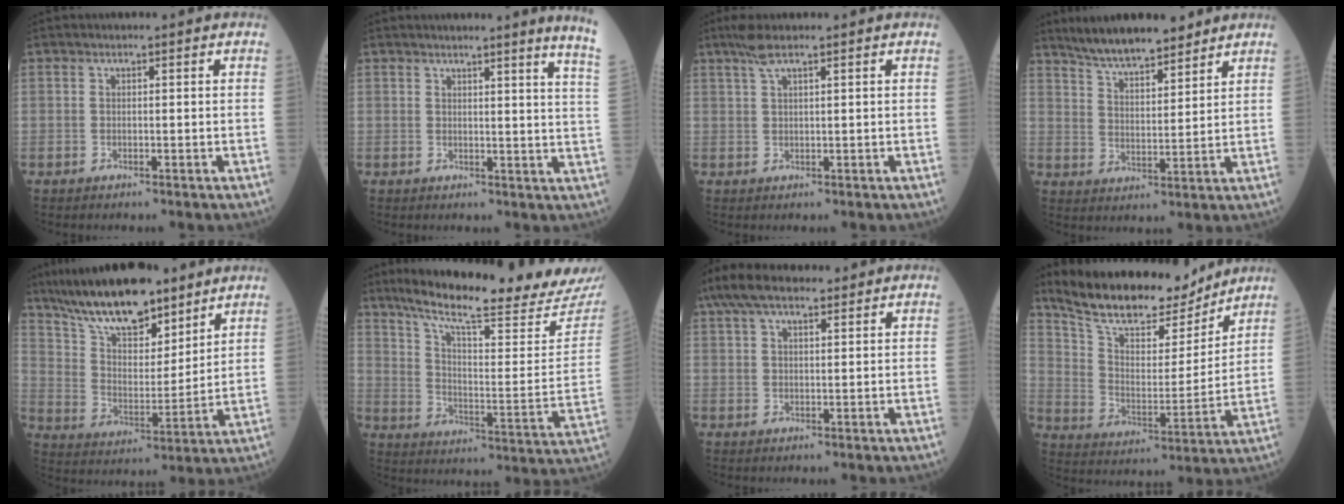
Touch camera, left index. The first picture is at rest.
{"total": 8.6, "force": [7.4, -2.0, 3.9], "torque": [-0.043, -0.077, 0.059]}
{"total": 3.3, "force": [2.3, 0.2, 2.3], "torque": [-0.055, 0.011, 0.050]}
{"total": 10.3, "force": [8.9, 2.0, 4.8], "torque": [-0.084, 0.009, 0.158]}
{"total": 16.7, "force": [13.2, 5.2, 8.8], "torque": [-0.162, 0.006, 0.238]}
{"total": 24.8, "force": [22.0, 0.7, 11.4], "torque": [-0.183, -0.075, 0.300]}
{"total": 8.6, "force": [6.6, 2.8, 4.8], "torque": [-0.095, 0.041, 0.120]}
{"total": 17.3, "force": [15.0, 4.9, 7.1], "torque": [-0.126, -0.006, 0.252]}